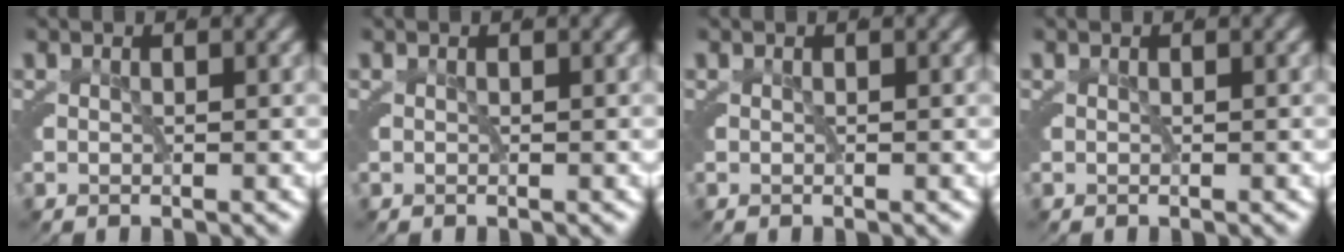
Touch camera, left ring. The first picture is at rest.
{"total": 0.0}
{"total": 0.0}
{"total": 0.0}